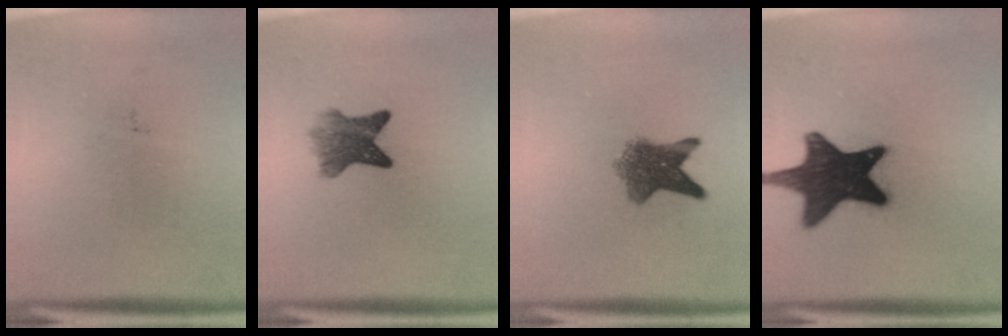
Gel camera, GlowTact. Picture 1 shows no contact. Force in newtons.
{"total": 5.2}
{"total": 6.3}
{"total": 16.2}